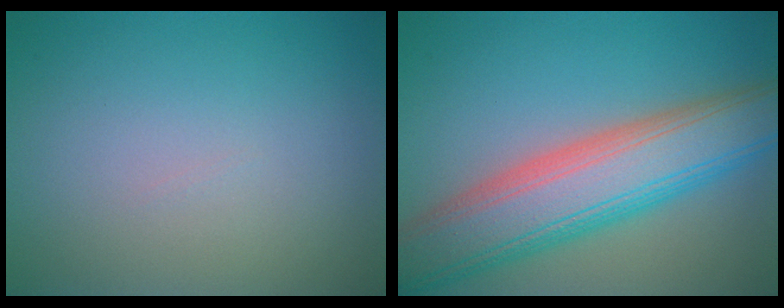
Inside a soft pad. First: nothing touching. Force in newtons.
{"total": 9.9, "press": 9.9, "slide": 0.4}